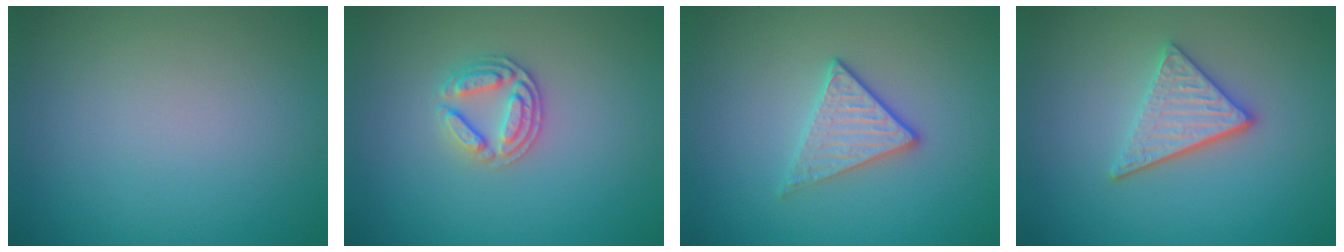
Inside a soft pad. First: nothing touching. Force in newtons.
{"total": 2.6, "press": 2.5, "slide": 0.6}
{"total": 2.3, "press": 2.0, "slide": 1.0}
{"total": 3.6, "press": 3.0, "slide": 2.0}